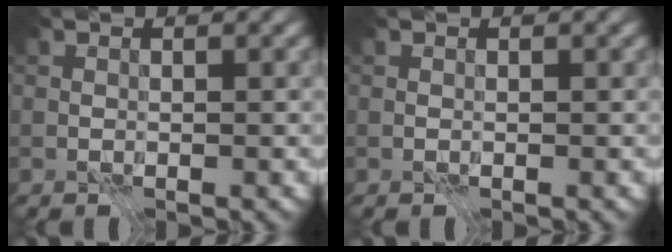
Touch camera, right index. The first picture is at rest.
{"total": 0.0}